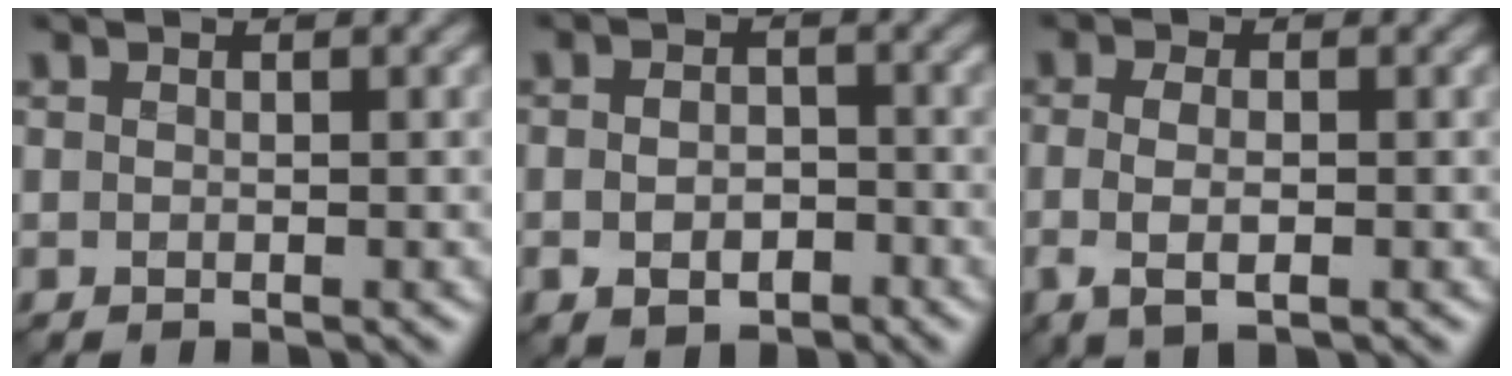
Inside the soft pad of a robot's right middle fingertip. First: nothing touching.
{"total": 2.5, "force": [-1.1, 1.6, 1.6], "torque": [-0.029, 0.001, -0.021]}
{"total": 2.4, "force": [-0.6, 1.0, 2.2], "torque": [-0.056, -0.003, -0.007]}